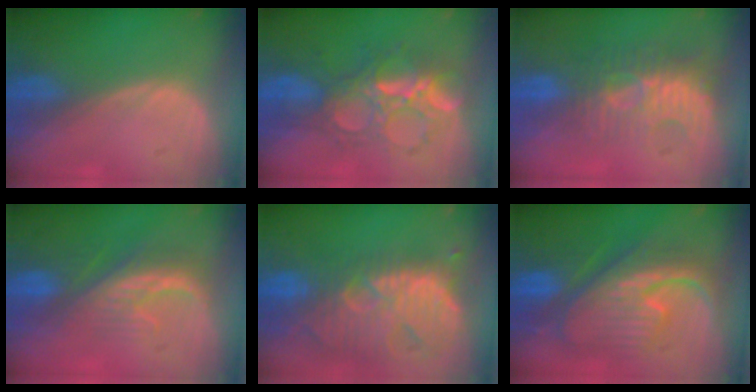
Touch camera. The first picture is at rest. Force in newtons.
{"total": 8.9, "press": 8.5, "slide": 2.8}
{"total": 9.8, "press": 8.5, "slide": 4.7}
{"total": 8.0, "press": 7.4, "slide": 3.1}
{"total": 13.6, "press": 11.6, "slide": 7.2}
{"total": 12.5, "press": 12.4, "slide": 1.4}